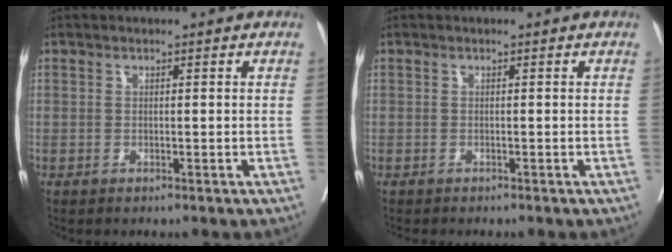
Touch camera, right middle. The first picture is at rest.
{"total": 1.5, "force": [-1.4, 0.2, 0.6], "torque": [-0.016, -0.005, -0.019]}